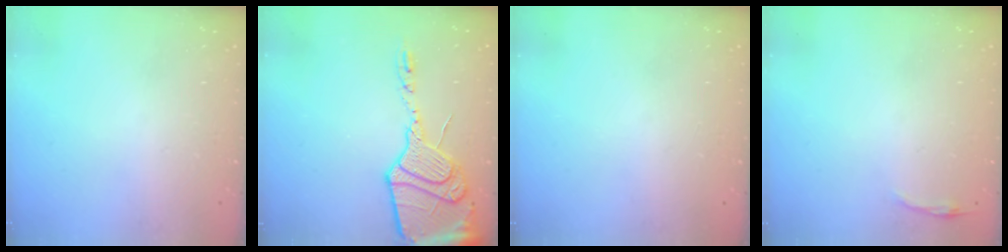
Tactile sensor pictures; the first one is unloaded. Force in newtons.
{"total": 18.1, "press": 17.9, "slide": 2.4}
{"total": 0.0}
{"total": 2.9, "press": 2.8, "slide": 0.7}